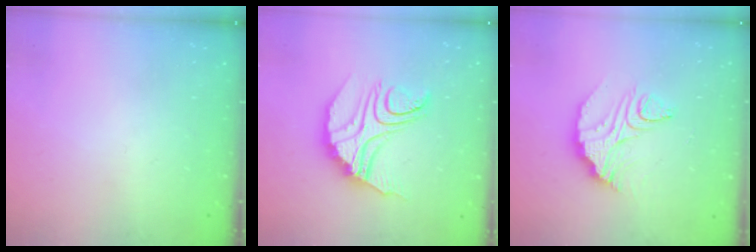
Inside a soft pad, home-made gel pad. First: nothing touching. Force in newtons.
{"total": 13.8, "press": 13.7, "slide": 1.2}
{"total": 10.3, "press": 10.3, "slide": 0.6}